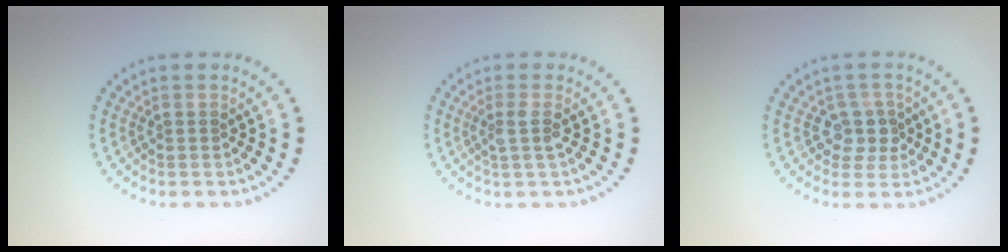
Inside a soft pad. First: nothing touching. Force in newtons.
{"total": 1.7, "press": 1.3, "slide": 1.1}
{"total": 2.5, "press": 2.1, "slide": 1.4}